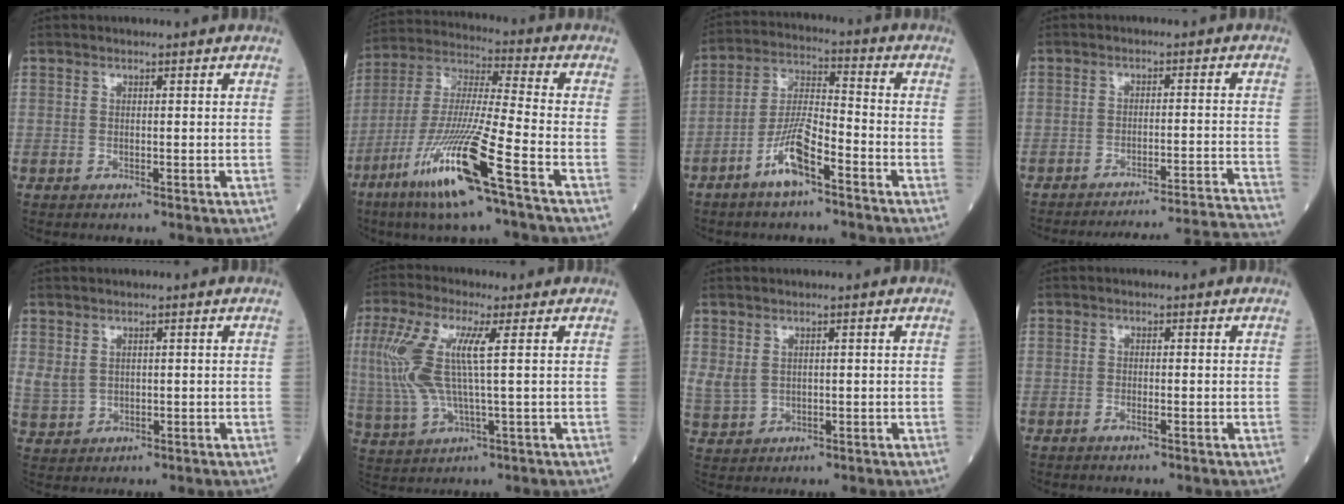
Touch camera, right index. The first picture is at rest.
{"total": 16.7, "force": [-8.5, -0.2, 14.3], "torque": [-0.305, -0.037, -0.167]}
{"total": 8.4, "force": [-4.9, 1.6, 6.7], "torque": [-0.136, 0.004, -0.096]}
{"total": 19.9, "force": [-19.3, -3.2, 3.5], "torque": [-0.013, -0.020, -0.247]}
{"total": 3.4, "force": [1.0, 2.8, 1.8], "torque": [-0.040, 0.003, 0.033]}
{"total": 10.6, "force": [2.0, 1.8, 10.3], "torque": [-0.253, 0.013, 0.037]}
{"total": 3.9, "force": [1.0, 3.0, 2.4], "torque": [-0.060, 0.005, 0.032]}
{"total": 0.8, "force": [-0.5, -0.1, 0.6], "torque": [-0.012, -0.001, -0.010]}